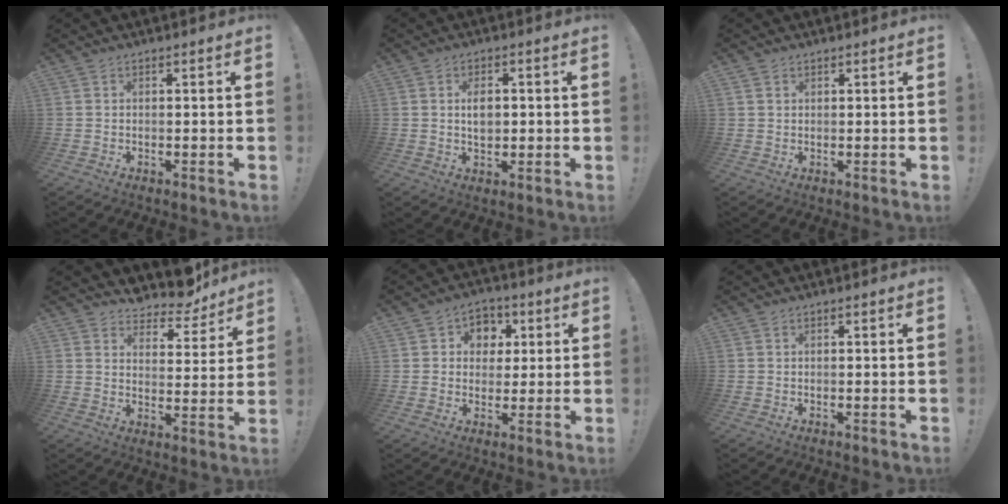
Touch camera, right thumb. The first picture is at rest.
{"total": 4.8, "force": [0.4, 3.3, 3.6], "torque": [-0.047, -0.006, -0.001]}
{"total": 1.2, "force": [0.8, 0.8, 0.1], "torque": [0.004, -0.001, 0.015]}
{"total": 7.8, "force": [7.2, 2.5, 1.5], "torque": [-0.013, -0.072, 0.128]}
{"total": 7.4, "force": [1.2, 7.0, 2.0], "torque": [-0.014, -0.006, 0.026]}
{"total": 0.0}